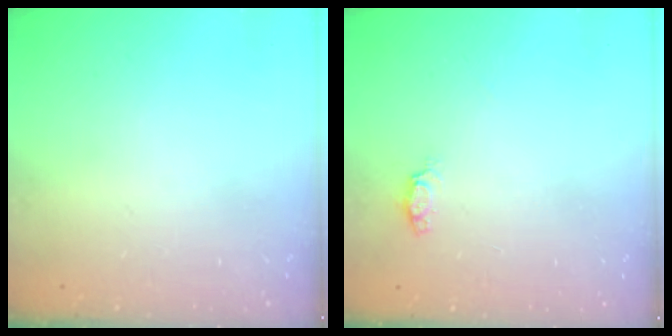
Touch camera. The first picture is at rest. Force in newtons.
{"total": 3.5, "press": 3.5, "slide": 0.3}